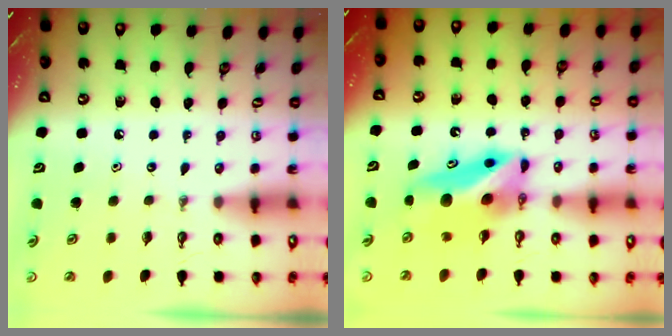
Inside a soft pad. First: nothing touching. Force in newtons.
{"total": 11.0, "press": 8.1, "slide": 7.5}